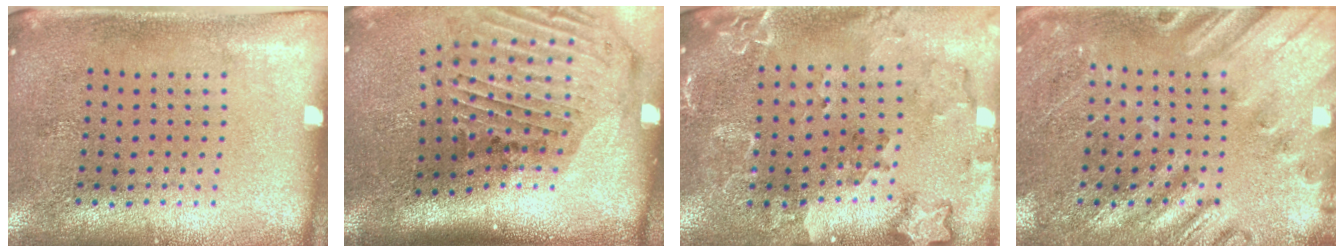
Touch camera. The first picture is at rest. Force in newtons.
{"total": 2.4, "press": 1.8, "slide": 1.6}
{"total": 2.0, "press": 1.9, "slide": 0.5}
{"total": 2.4, "press": 2.4, "slide": 0.3}